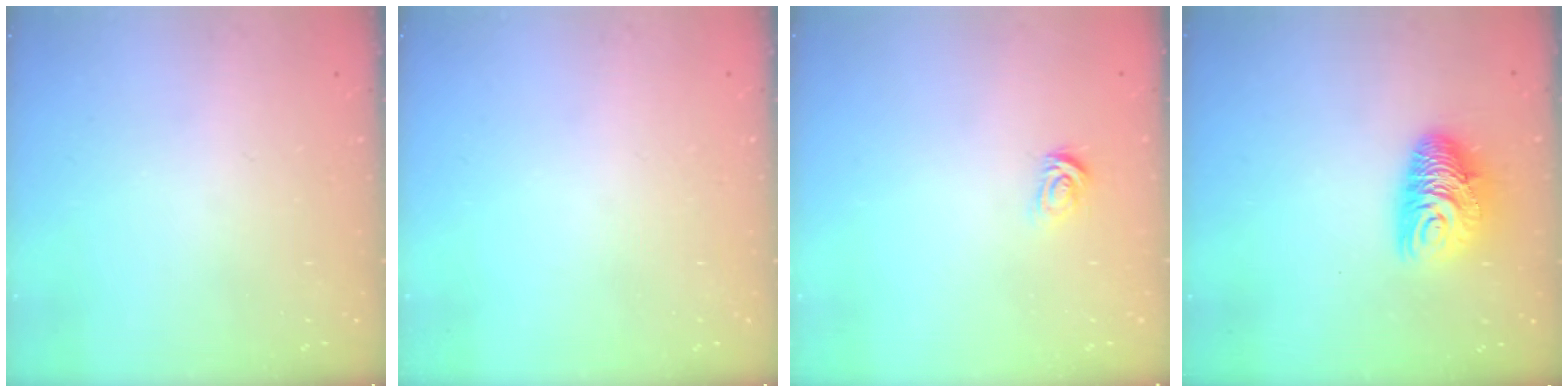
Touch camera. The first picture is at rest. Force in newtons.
{"total": 0.0}
{"total": 2.8, "press": 2.8, "slide": 0.4}
{"total": 10.0, "press": 10.0, "slide": 0.6}